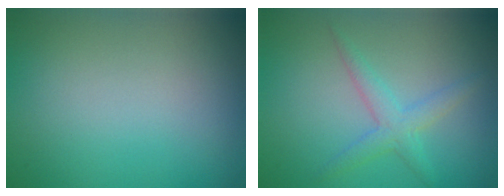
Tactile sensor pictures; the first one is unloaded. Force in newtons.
{"total": 2.2, "press": 2.2, "slide": 0.1}